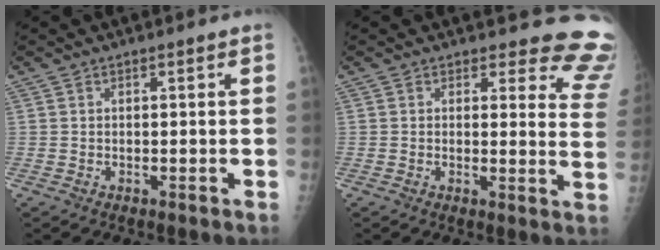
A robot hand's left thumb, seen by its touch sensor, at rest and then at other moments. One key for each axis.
{"total": 11.7, "fx": 11.2, "fy": 3.4, "fz": 1.1, "tx": 0.044, "ty": -0.109, "tz": 0.082}